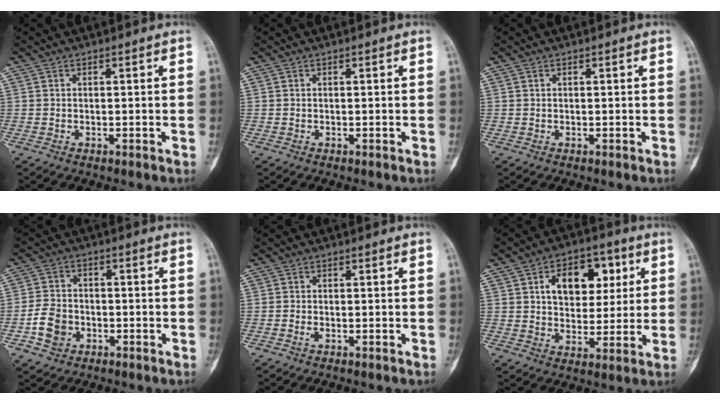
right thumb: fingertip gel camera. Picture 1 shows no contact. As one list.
[{"total": 0.0}, {"total": 0.0}, {"total": 6.8, "force": [-2.5, 5.4, 3.4], "torque": [-0.055, 0.020, -0.045]}, {"total": 0.8, "force": [-0.4, 0.4, 0.5], "torque": [-0.014, 0.002, -0.010]}, {"total": 13.0, "force": [4.1, 8.6, 8.8], "torque": [-0.086, 0.002, 0.064]}]